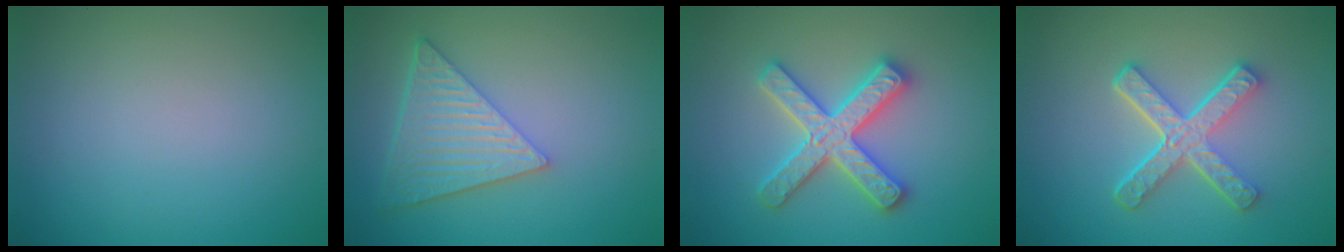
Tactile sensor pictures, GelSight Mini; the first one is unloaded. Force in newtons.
{"total": 6.1, "press": 4.6, "slide": 4.0}
{"total": 5.0, "press": 4.9, "slide": 0.8}
{"total": 5.3, "press": 3.7, "slide": 3.9}